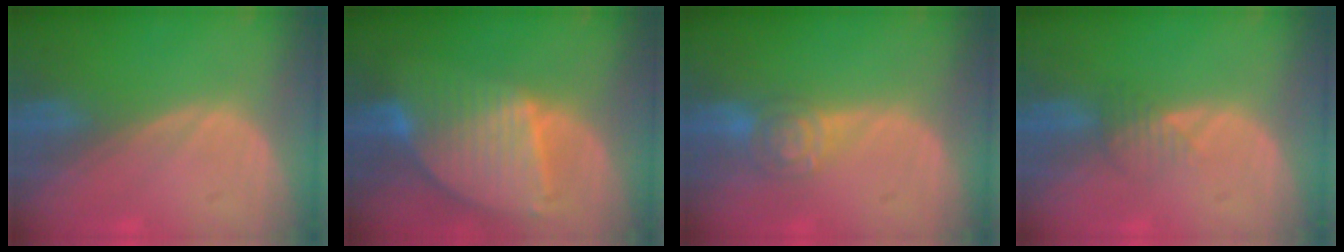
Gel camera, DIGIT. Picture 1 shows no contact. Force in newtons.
{"total": 9.4, "press": 8.1, "slide": 4.8}
{"total": 4.6, "press": 4.5, "slide": 0.9}
{"total": 2.1, "press": 2.1, "slide": 0.2}